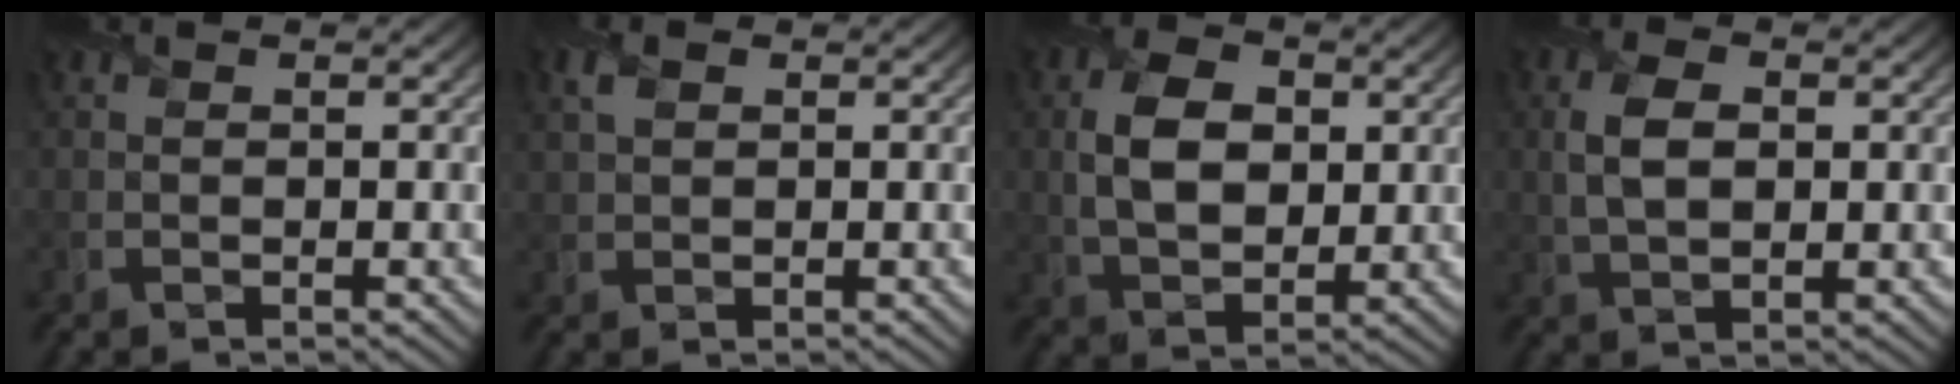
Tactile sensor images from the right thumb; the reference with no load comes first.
{"total": 2.8, "force": [1.2, 1.8, 1.9], "torque": [-0.050, 0.006, 0.023]}
{"total": 7.7, "force": [1.0, 4.9, 5.8], "torque": [-0.123, 0.002, 0.017]}
{"total": 4.9, "force": [0.5, 2.8, 4.0], "torque": [-0.094, -0.001, 0.010]}